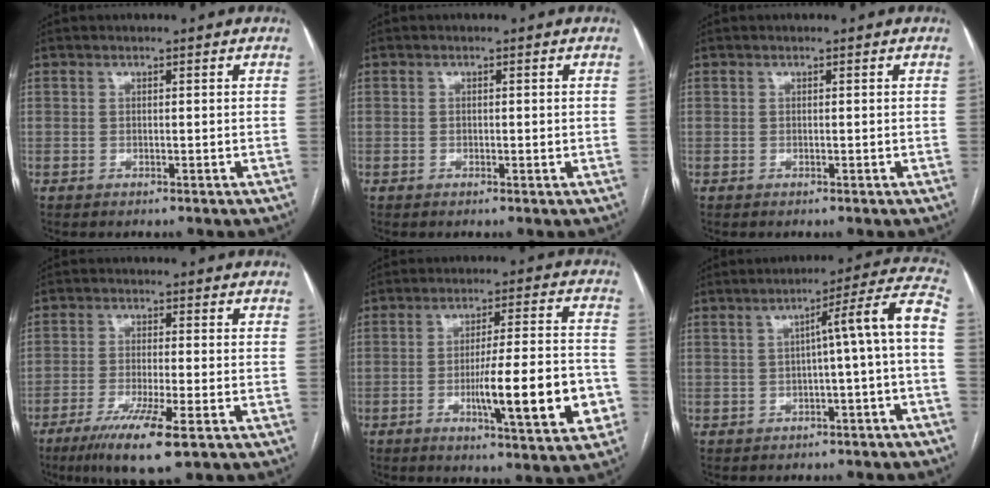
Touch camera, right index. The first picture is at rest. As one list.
[{"total": 0.8, "force": [-0.1, 0.4, 0.7], "torque": [-0.010, 0.001, 0.000]}, {"total": 0.0}, {"total": 9.2, "force": [-5.2, 0.5, 7.6], "torque": [-0.141, -0.025, -0.087]}, {"total": 14.6, "force": [-4.4, 1.6, 13.9], "torque": [-0.210, 0.002, -0.061]}, {"total": 8.9, "force": [-1.3, -0.7, 8.8], "torque": [-0.114, 0.028, -0.021]}]